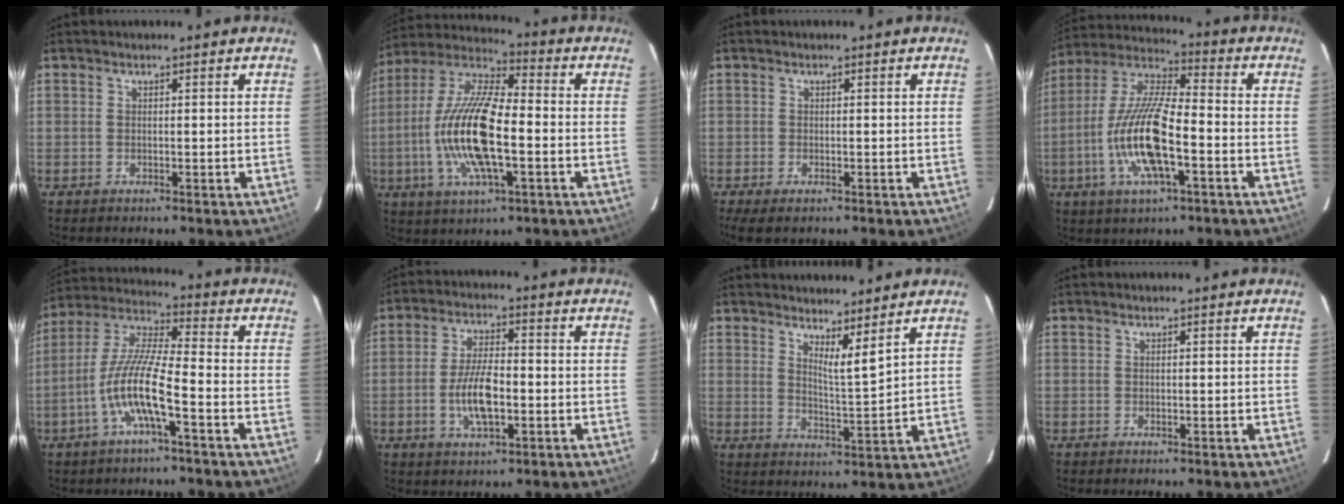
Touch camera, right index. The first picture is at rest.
{"total": 18.2, "force": [-3.4, 5.8, 16.9], "torque": [-0.339, -0.003, -0.072]}
{"total": 3.5, "force": [-2.3, 1.2, 2.3], "torque": [-0.051, -0.015, -0.038]}
{"total": 16.4, "force": [-5.0, 4.6, 14.9], "torque": [-0.303, -0.007, -0.101]}
{"total": 11.6, "force": [-4.8, 1.3, 10.5], "torque": [-0.219, 0.003, -0.095]}
{"total": 8.6, "force": [-2.3, 3.2, 7.7], "torque": [-0.153, 0.000, -0.041]}
{"total": 5.6, "force": [4.7, -0.1, 3.0], "torque": [-0.045, -0.016, 0.067]}
{"total": 0.0}